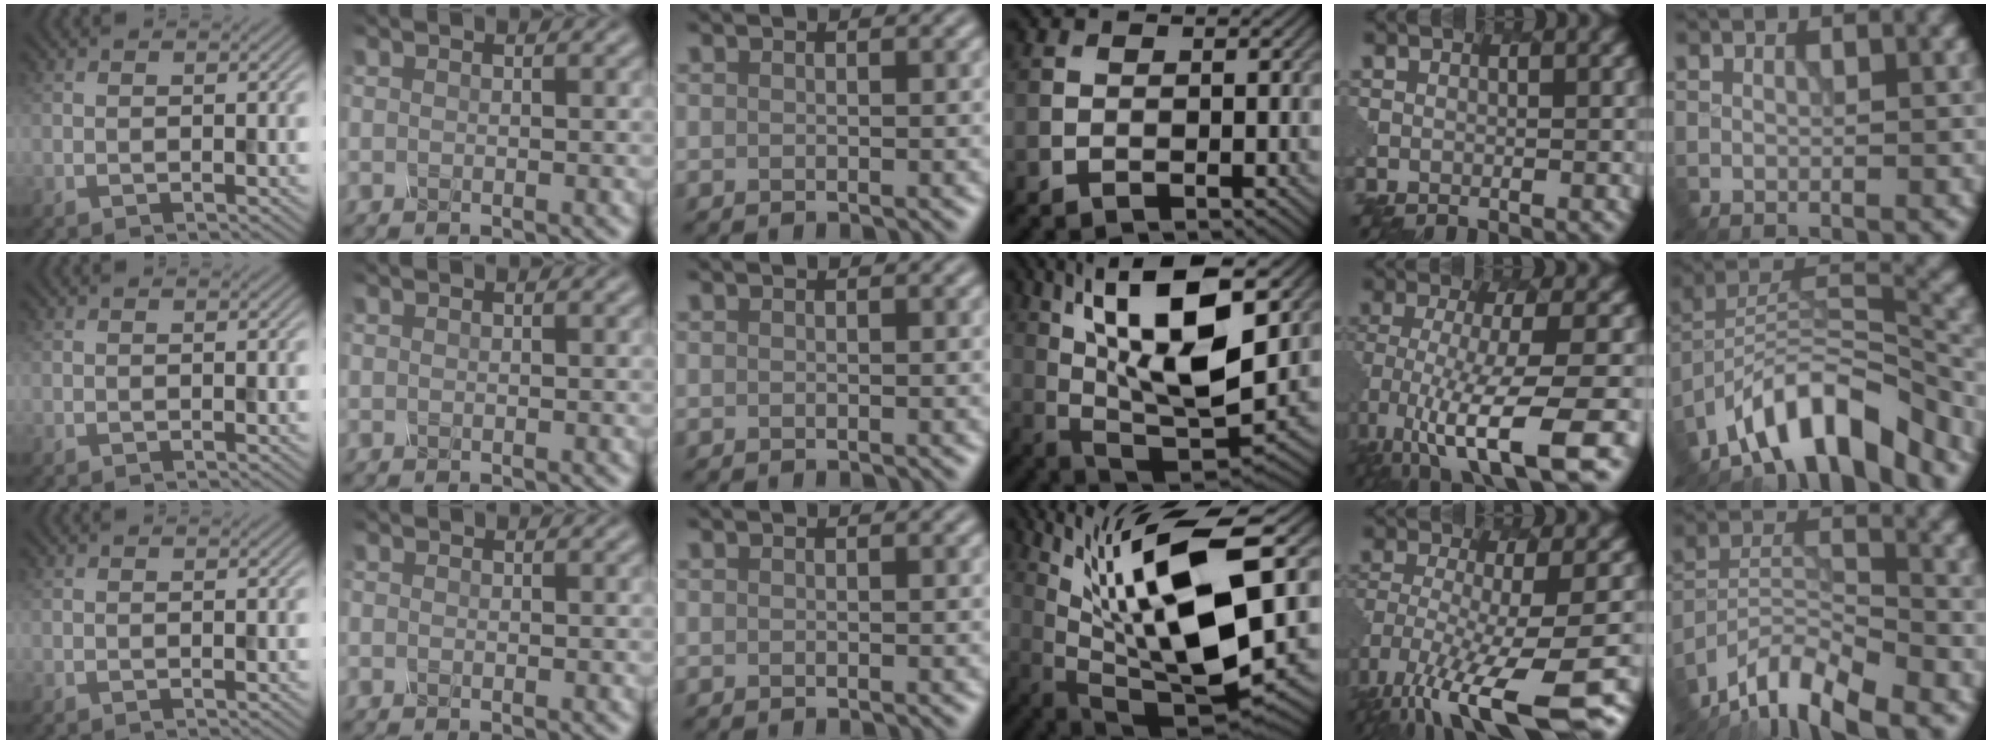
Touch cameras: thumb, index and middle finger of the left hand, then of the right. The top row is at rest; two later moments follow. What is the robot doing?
{"motion": "twist", "object": "rubiks cube"}